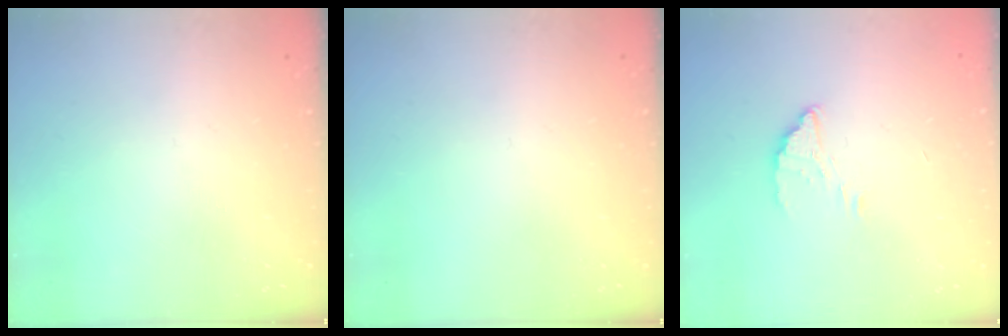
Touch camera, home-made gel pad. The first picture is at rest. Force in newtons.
{"total": 0.0}
{"total": 2.0, "press": 2.0, "slide": 0.1}